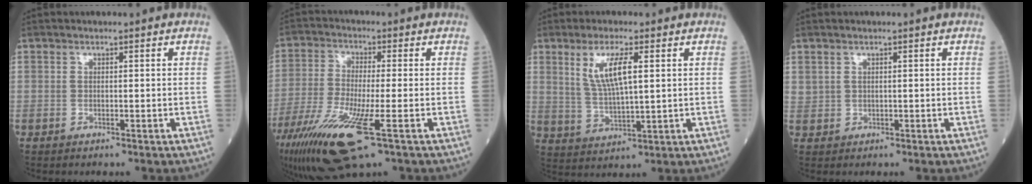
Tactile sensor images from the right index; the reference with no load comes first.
{"total": 13.9, "force": [-6.7, 1.7, 12.0], "torque": [-0.247, -0.039, -0.119]}
{"total": 7.4, "force": [2.6, 1.2, 6.8], "torque": [-0.138, -0.001, 0.055]}
{"total": 1.0, "force": [0.7, 0.6, 0.2], "torque": [0.000, 0.003, 0.015]}